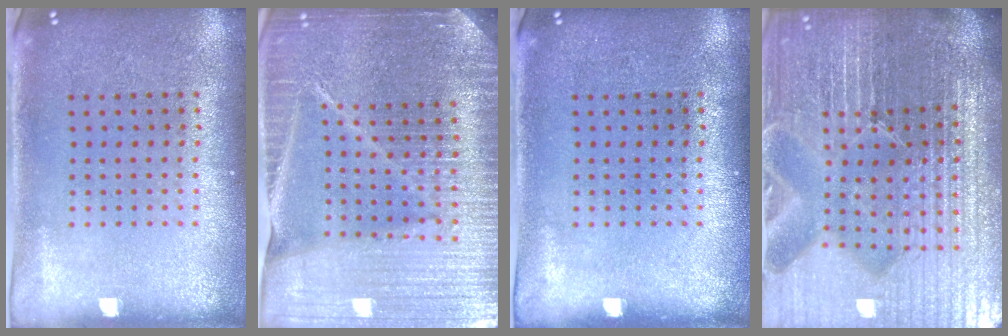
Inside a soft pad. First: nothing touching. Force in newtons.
{"total": 5.4, "press": 4.7, "slide": 2.5}
{"total": 0.0}
{"total": 7.2, "press": 6.3, "slide": 3.5}